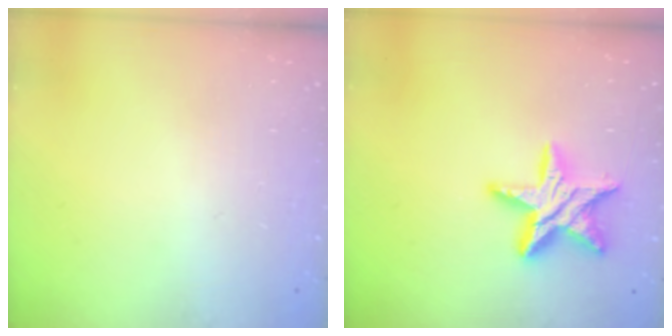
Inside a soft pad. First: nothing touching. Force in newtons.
{"total": 15.8, "press": 15.8, "slide": 1.0}